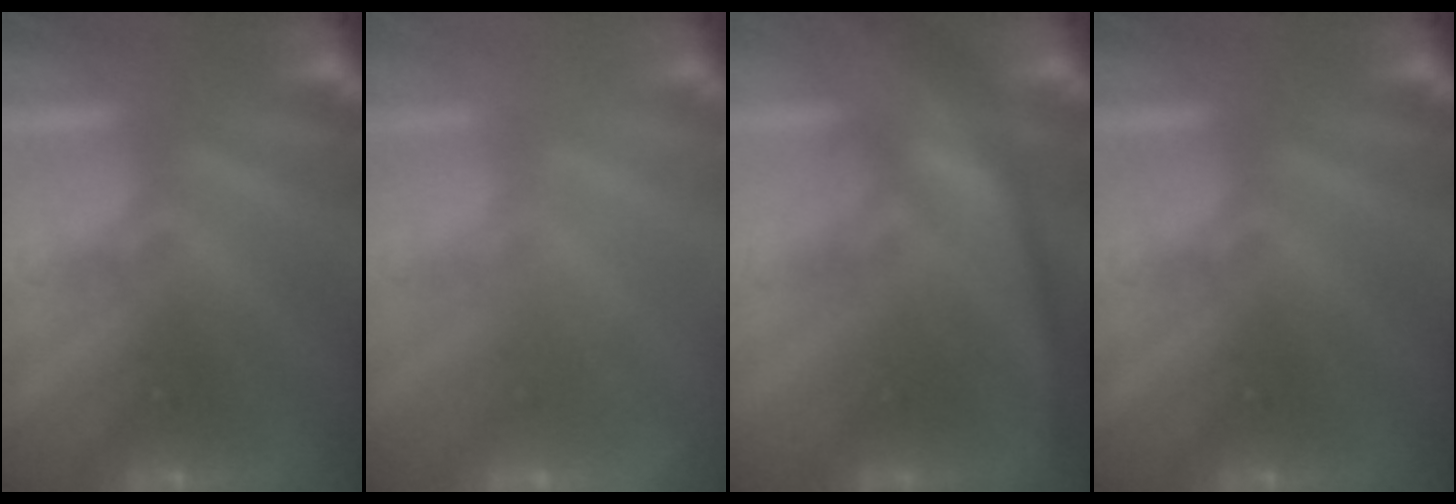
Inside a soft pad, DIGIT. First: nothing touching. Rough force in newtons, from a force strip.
{"total": 1.9}
{"total": 3.1}
{"total": 0.0}